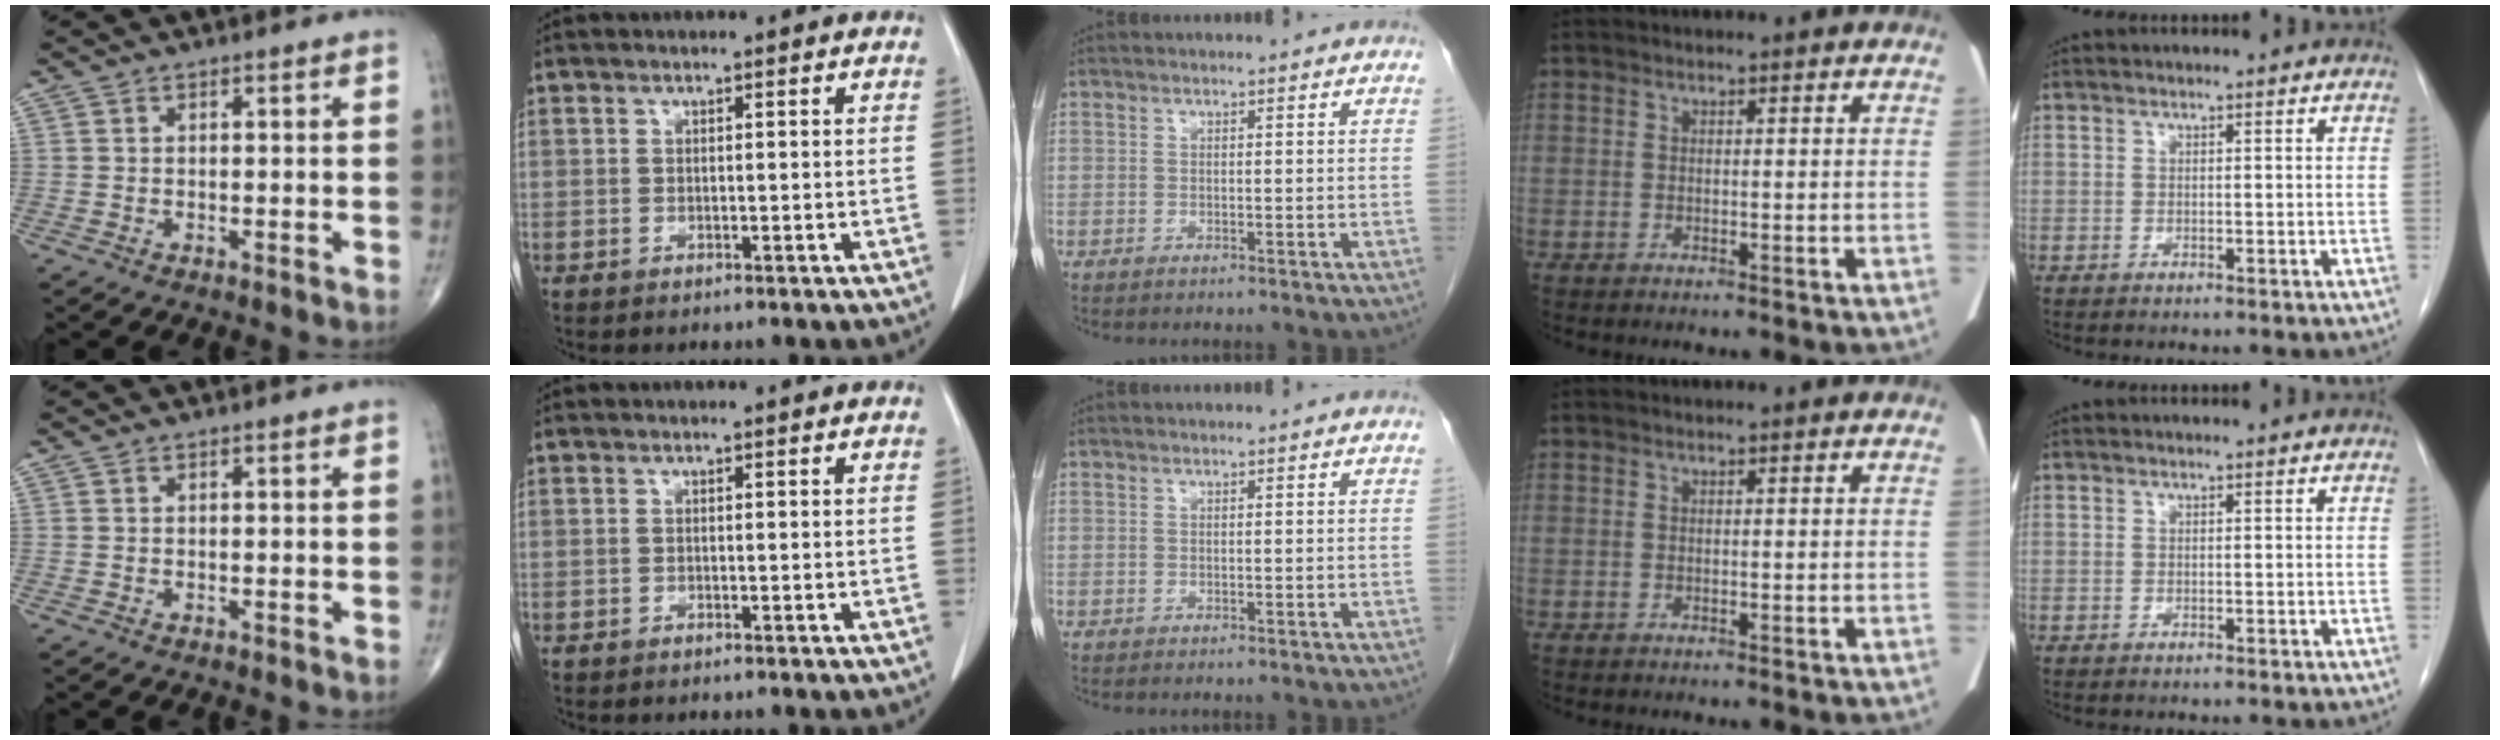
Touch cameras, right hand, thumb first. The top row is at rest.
{}